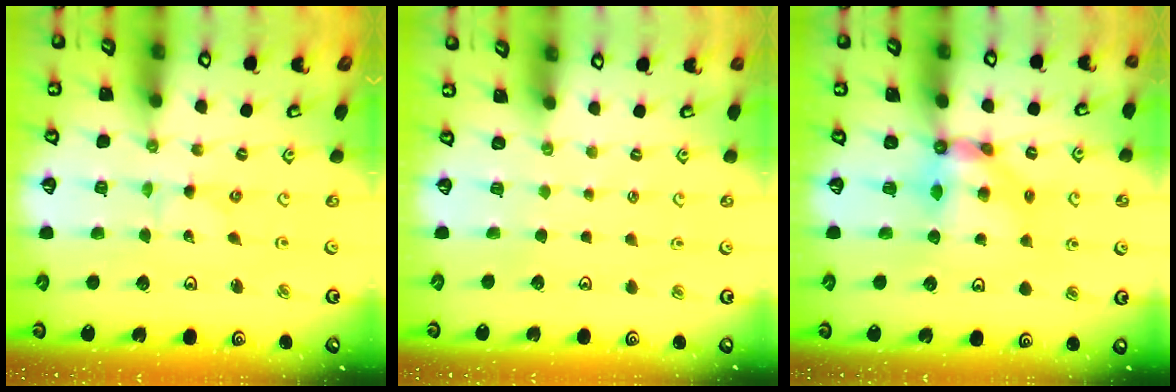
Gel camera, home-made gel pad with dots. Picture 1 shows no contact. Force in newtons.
{"total": 0.6, "press": 0.6, "slide": 0.1}
{"total": 6.6, "press": 6.6, "slide": 0.2}